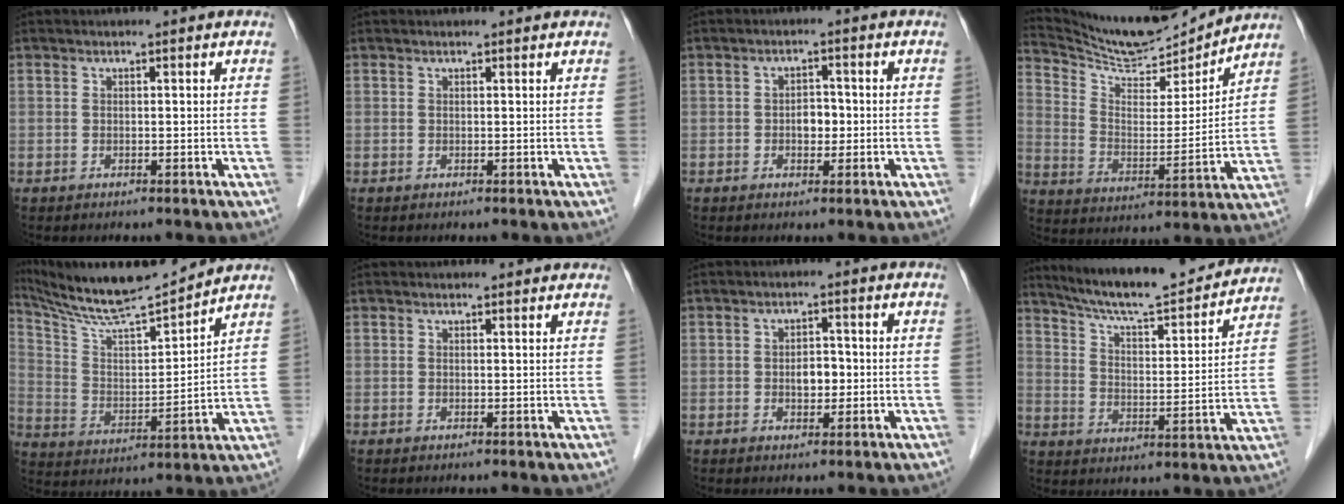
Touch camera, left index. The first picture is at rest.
{"total": 0.6, "force": [0.6, 0.1, 0.1], "torque": [-0.009, 0.003, 0.006]}
{"total": 2.6, "force": [-0.7, 1.6, 1.9], "torque": [-0.027, 0.002, -0.010]}
{"total": 14.6, "force": [14.2, 1.0, 2.9], "torque": [-0.066, -0.012, 0.240]}
{"total": 13.8, "force": [13.0, -0.5, 4.5], "torque": [-0.094, -0.003, 0.236]}
{"total": 2.9, "force": [2.7, 0.8, 0.6], "torque": [-0.010, 0.012, 0.025]}
{"total": 2.8, "force": [-0.6, 1.7, 2.2], "torque": [-0.034, 0.001, -0.008]}
{"total": 18.3, "force": [16.9, 1.4, 7.0], "torque": [-0.116, -0.012, 0.246]}